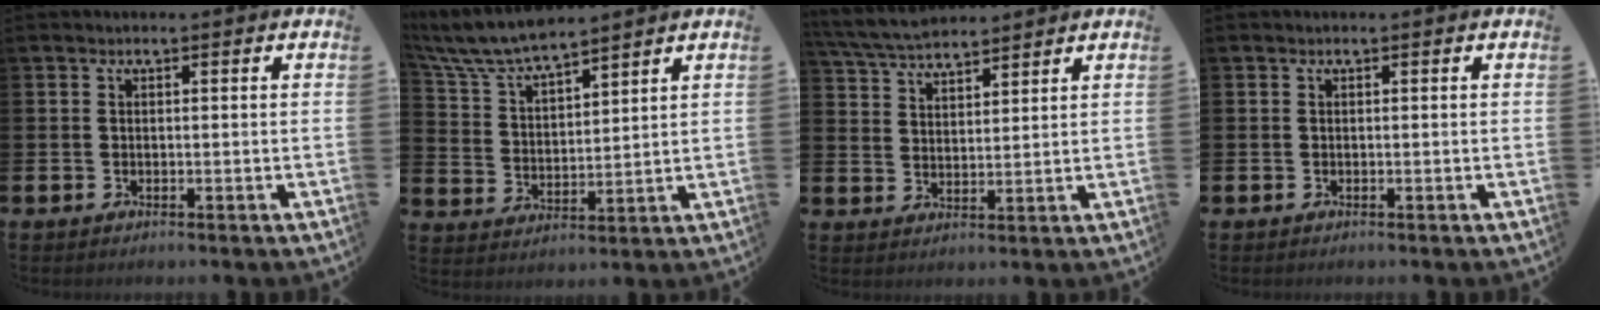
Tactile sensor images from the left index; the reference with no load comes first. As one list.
[{"total": 7.3, "force": [7.0, 0.9, 2.0], "torque": [-0.067, -0.038, 0.124]}, {"total": 5.4, "force": [5.3, 0.8, 0.9], "torque": [-0.037, -0.026, 0.096]}, {"total": 0.0}]